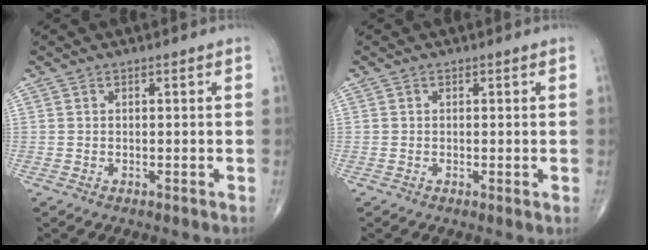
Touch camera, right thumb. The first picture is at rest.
{"total": 0.7, "force": [0.0, 0.2, 0.6], "torque": [-0.014, -0.004, -0.003]}